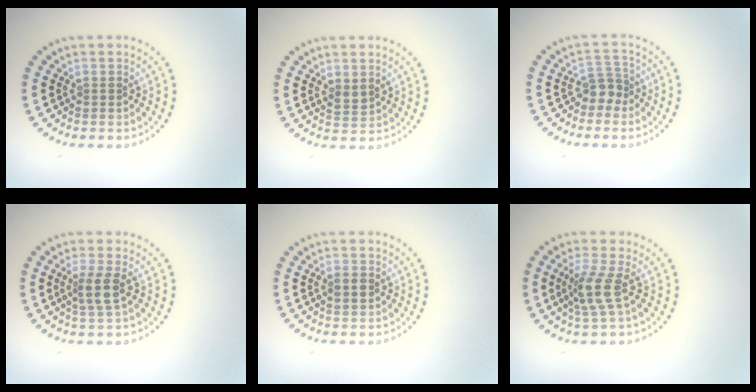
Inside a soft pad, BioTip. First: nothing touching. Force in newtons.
{"total": 1.2, "press": 1.1, "slide": 0.4}
{"total": 2.1, "press": 1.6, "slide": 1.3}
{"total": 2.3, "press": 2.1, "slide": 1.1}
{"total": 1.2, "press": 1.2, "slide": 0.2}
{"total": 2.9, "press": 2.2, "slide": 1.9}